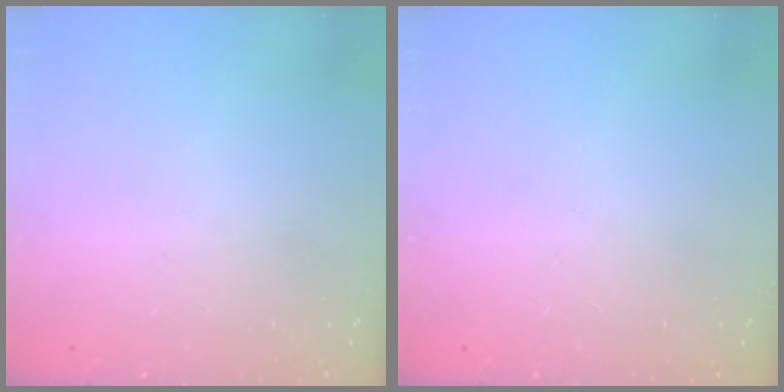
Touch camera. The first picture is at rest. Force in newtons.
{"total": 0.0}